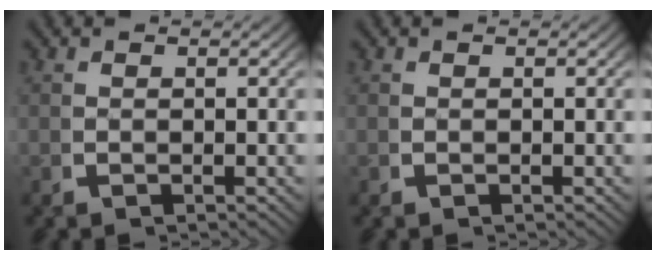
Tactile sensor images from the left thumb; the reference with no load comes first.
{"total": 0.0}